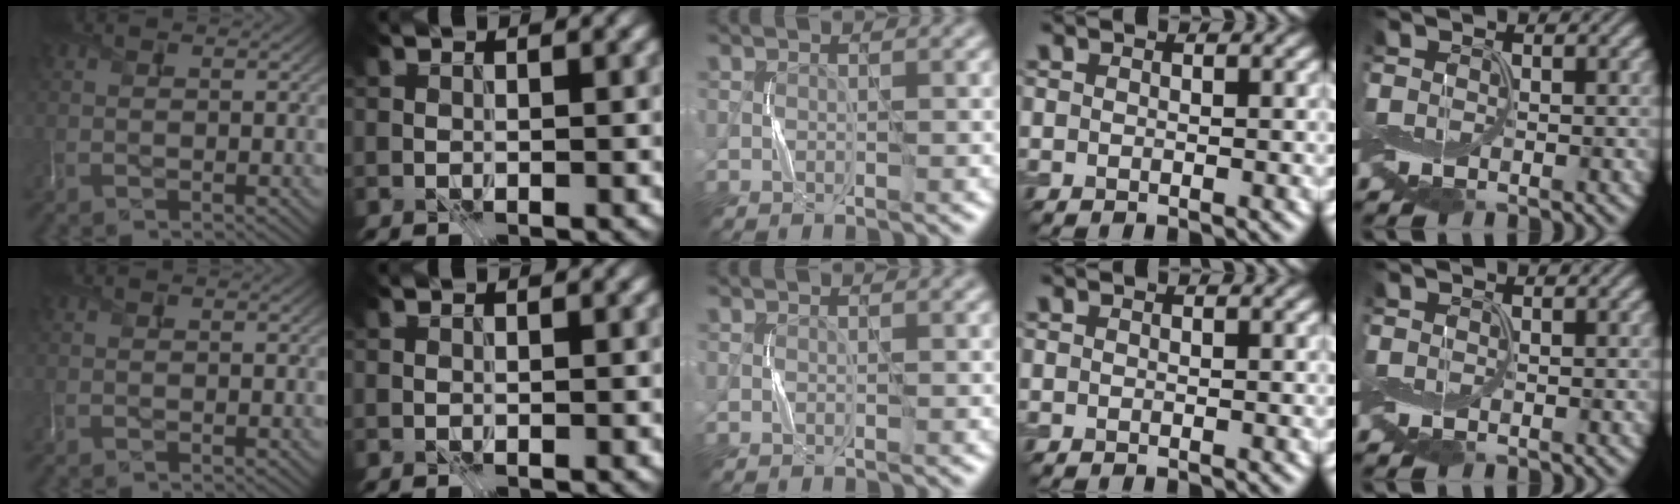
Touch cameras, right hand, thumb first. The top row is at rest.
{}